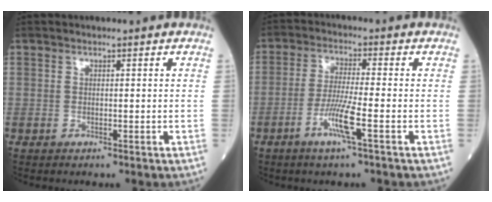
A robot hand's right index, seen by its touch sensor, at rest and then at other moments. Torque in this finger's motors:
{"motor_torque": [-0.10, -0.10, 0.10, 0.07]}